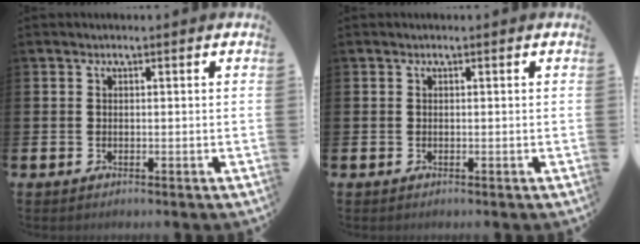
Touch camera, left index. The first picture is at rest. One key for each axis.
{"total": 0.0}